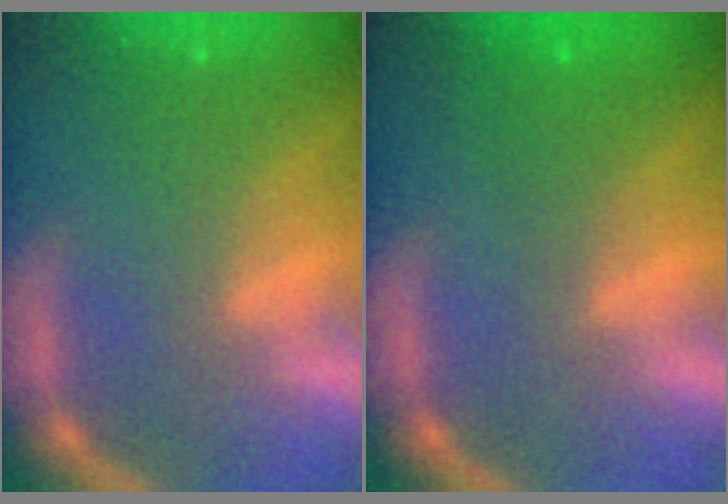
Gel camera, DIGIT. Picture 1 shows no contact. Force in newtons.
{"total": 1.5}